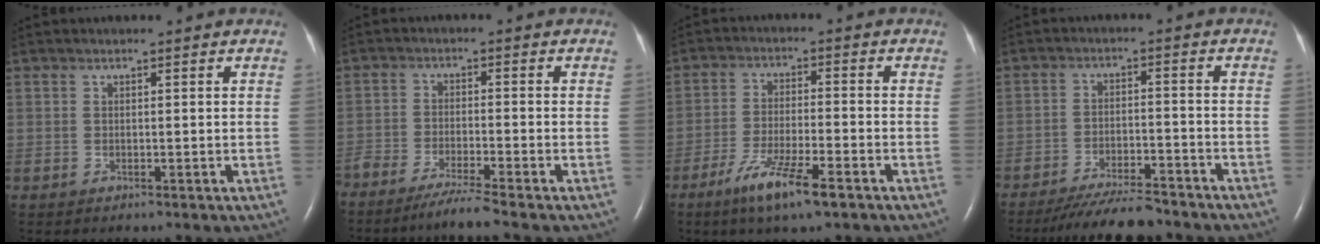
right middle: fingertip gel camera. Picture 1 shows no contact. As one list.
[{"total": 5.6, "force": [-4.8, -1.0, 2.8], "torque": [-0.045, -0.018, -0.088]}, {"total": 8.3, "force": [-5.1, 0.8, 6.5], "torque": [-0.126, -0.015, -0.091]}, {"total": 10.2, "force": [-9.2, 1.4, 4.0], "torque": [-0.062, -0.013, -0.148]}]